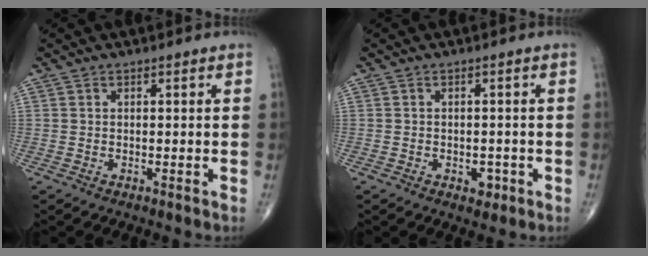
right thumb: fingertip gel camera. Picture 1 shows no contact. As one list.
[{"total": 2.2, "force": [-0.9, 1.6, 1.3], "torque": [-0.006, 0.003, -0.009]}]